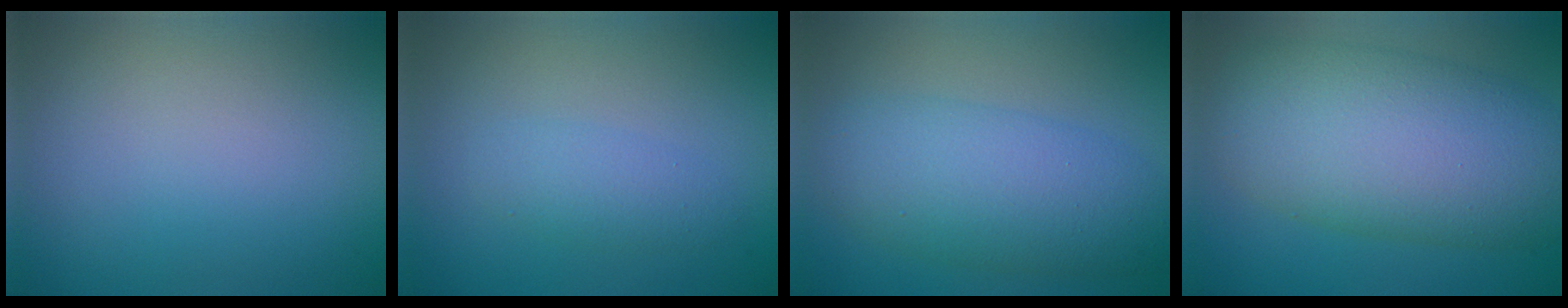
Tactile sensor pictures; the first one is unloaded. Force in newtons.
{"total": 2.2, "press": 2.2, "slide": 0.1}
{"total": 6.6, "press": 6.6, "slide": 0.2}
{"total": 11.5, "press": 11.5, "slide": 0.3}